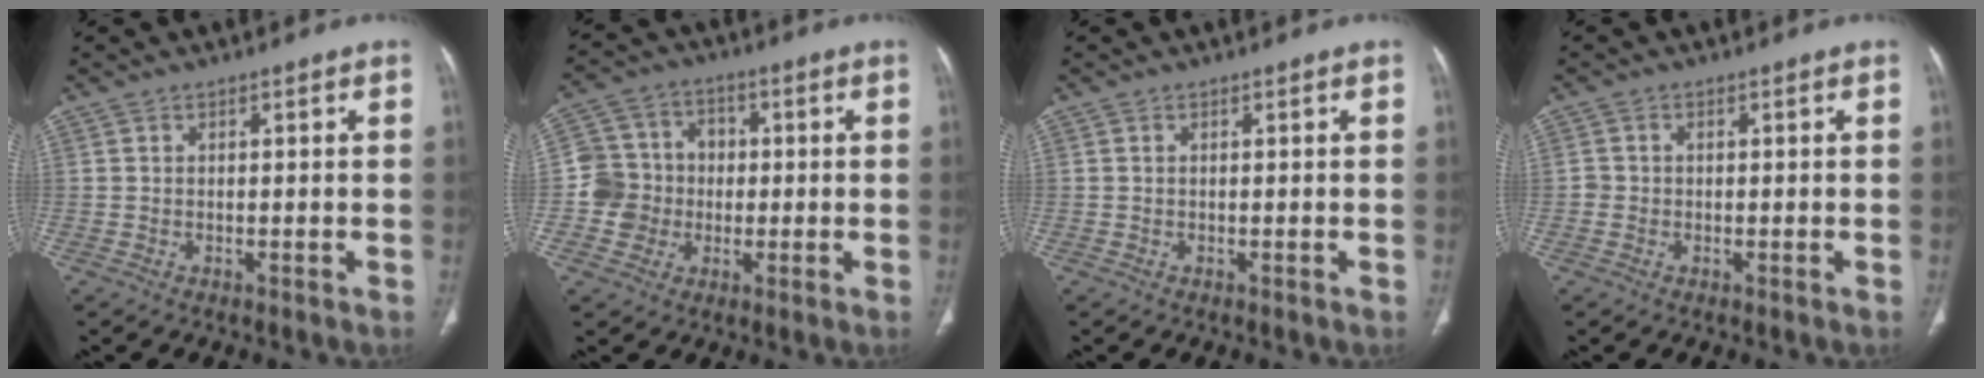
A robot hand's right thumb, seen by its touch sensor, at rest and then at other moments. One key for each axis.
{"total": 9.4, "fx": -1.1, "fy": 9.0, "fz": 2.6, "tx": -0.015, "ty": 0.025, "tz": -0.025}
{"total": 0.0}
{"total": 1.4, "fx": -0.2, "fy": 1.3, "fz": 0.4, "tx": -0.003, "ty": 0.004, "tz": -0.006}